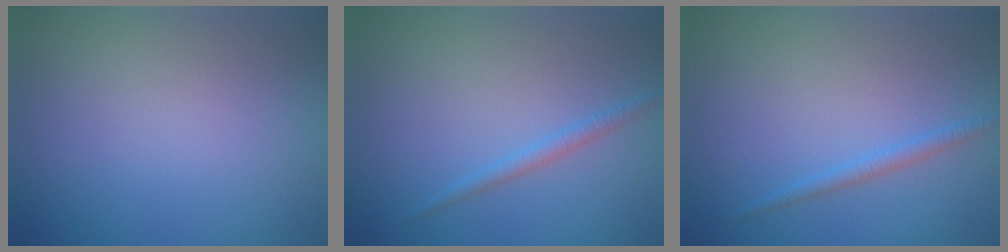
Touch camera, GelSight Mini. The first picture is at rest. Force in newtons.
{"total": 1.2, "press": 1.2, "slide": 0.1}
{"total": 1.2, "press": 1.2, "slide": 0.1}